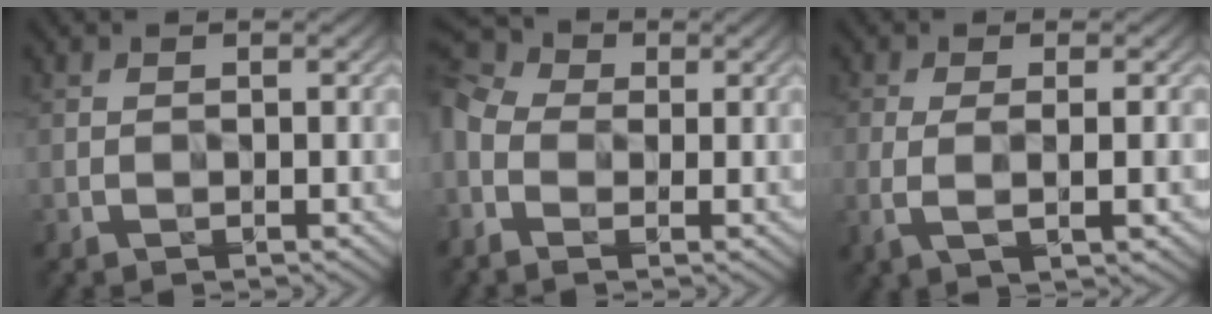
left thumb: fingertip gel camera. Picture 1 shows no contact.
{"total": 9.0, "force": [-0.9, 6.9, 5.7], "torque": [-0.168, 0.008, -0.031]}
{"total": 3.7, "force": [-0.4, 0.8, 3.6], "torque": [-0.079, -0.002, -0.010]}